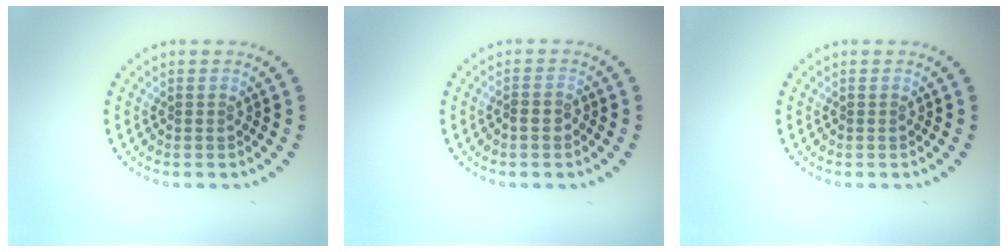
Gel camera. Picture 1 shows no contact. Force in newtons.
{"total": 0.6, "press": 0.5, "slide": 0.3}
{"total": 0.0}